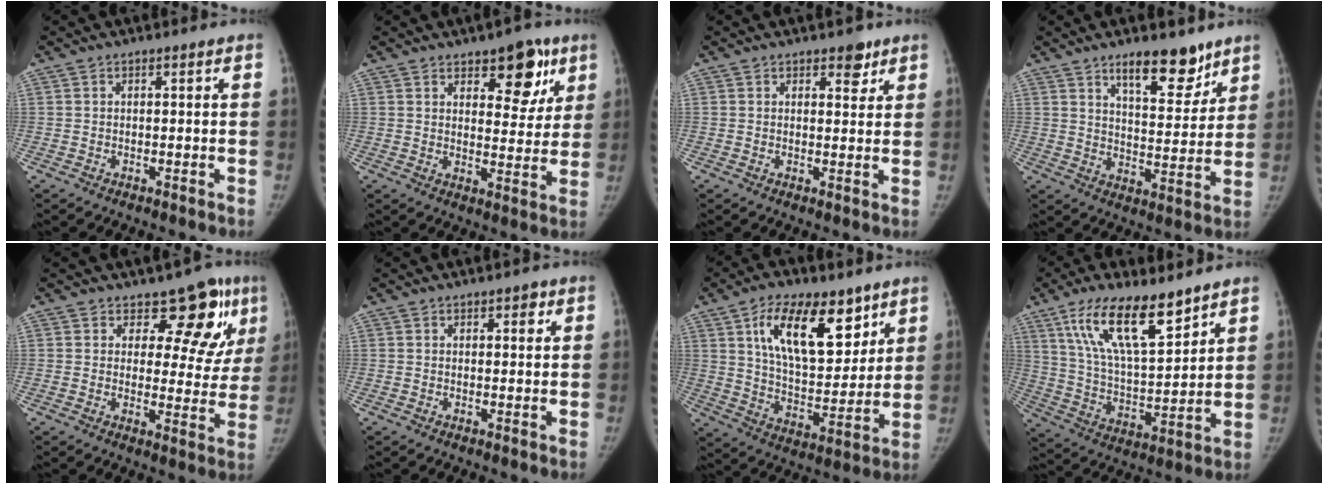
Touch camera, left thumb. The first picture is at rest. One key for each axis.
{"total": 10.7, "fx": 6.1, "fy": 5.2, "fz": 7.1, "tx": -0.051, "ty": -0.031, "tz": 0.086}
{"total": 3.2, "fx": 2.2, "fy": 1.7, "fz": 1.6, "tx": -0.001, "ty": -0.012, "tz": 0.030}
{"total": 11.5, "fx": 8.2, "fy": 4.2, "fz": 6.9, "tx": -0.070, "ty": -0.059, "tz": 0.132}
{"total": 11.8, "fx": 7.0, "fy": 6.7, "fz": 6.7, "tx": -0.027, "ty": -0.037, "tz": 0.084}
{"total": 1.9, "fx": 1.0, "fy": 0.9, "fz": 1.3, "tx": -0.007, "ty": -0.004, "tz": 0.014}
{"total": 18.7, "fx": 9.5, "fy": 9.2, "fz": 13.1, "tx": -0.165, "ty": -0.049, "tz": 0.169}
{"total": 17.0, "fx": 10.8, "fy": 5.6, "fz": 11.8, "tx": -0.188, "ty": -0.050, "tz": 0.210}